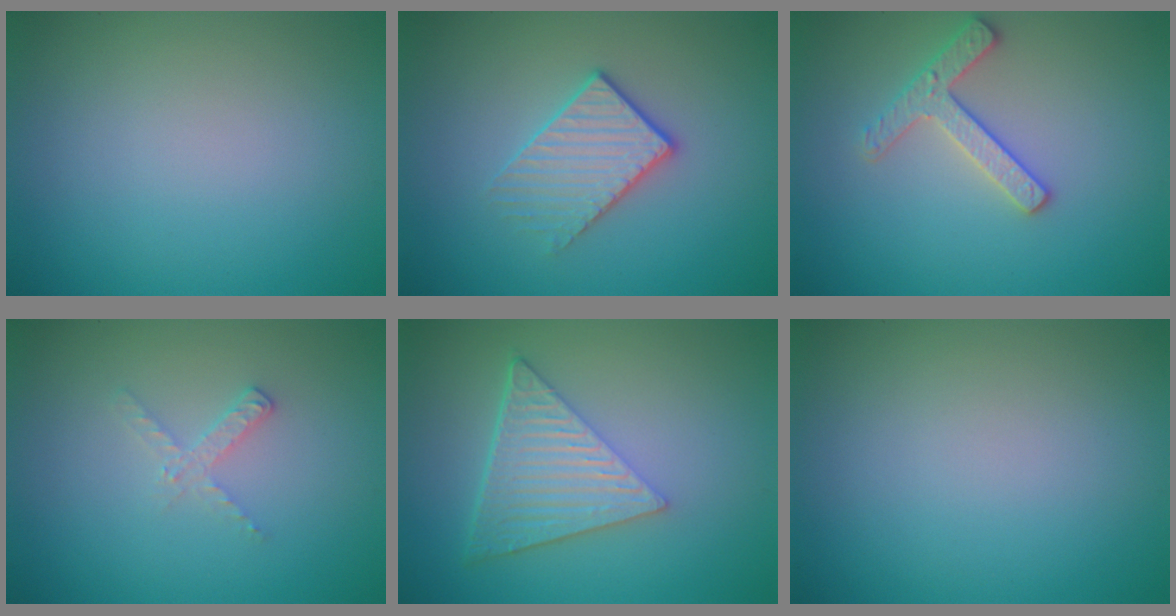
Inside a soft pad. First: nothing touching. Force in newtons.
{"total": 2.6, "press": 2.3, "slide": 1.2}
{"total": 2.5, "press": 2.4, "slide": 0.4}
{"total": 1.4, "press": 1.4, "slide": 0.1}
{"total": 6.4, "press": 4.3, "slide": 4.7}
{"total": 0.0}